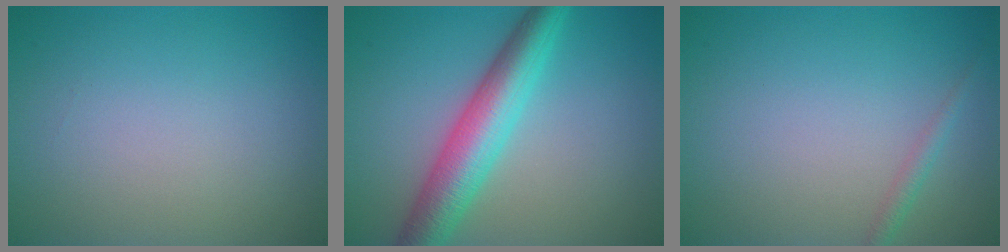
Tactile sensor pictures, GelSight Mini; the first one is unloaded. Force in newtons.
{"total": 6.5, "press": 6.5, "slide": 0.0}
{"total": 1.1, "press": 1.1, "slide": 0.0}